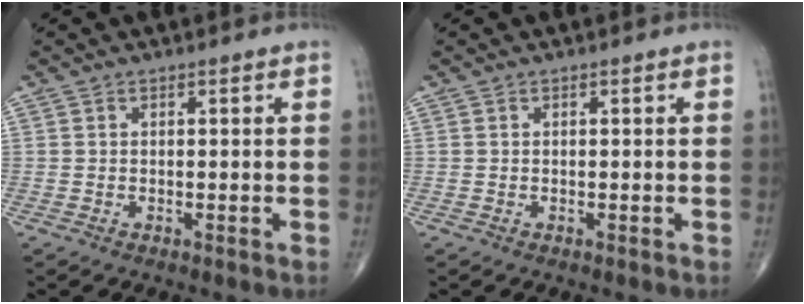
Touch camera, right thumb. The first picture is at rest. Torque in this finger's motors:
{"motor_torque": [0.00, 0.00, -0.01, 0.01, 0.01]}